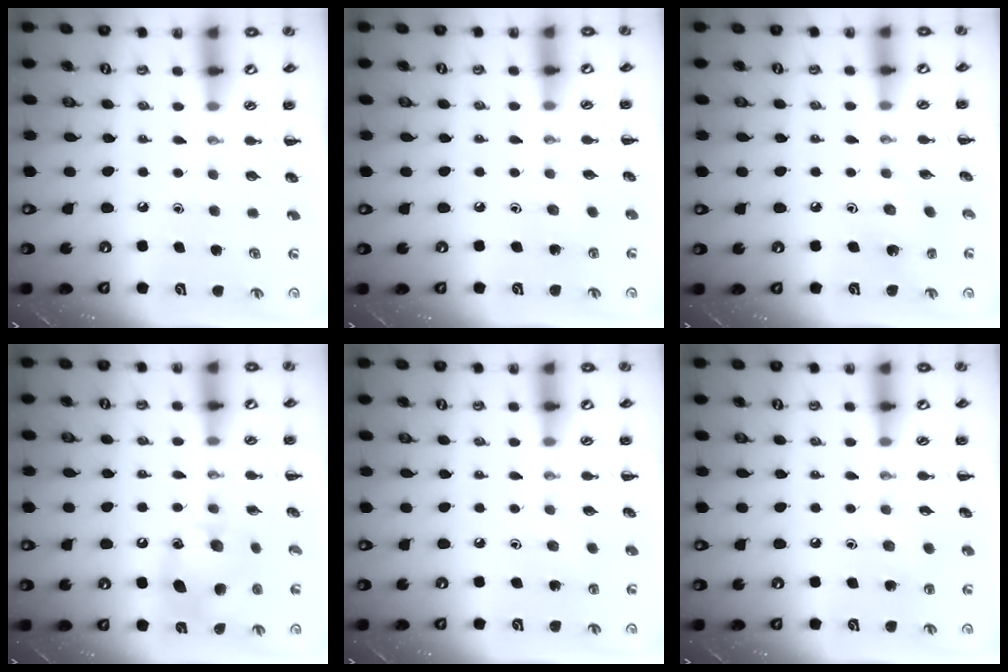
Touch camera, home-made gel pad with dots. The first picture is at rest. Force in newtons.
{"total": 4.4, "press": 4.2, "slide": 1.5}
{"total": 1.4, "press": 1.3, "slide": 0.6}
{"total": 11.8, "press": 11.6, "slide": 1.7}
{"total": 1.4, "press": 1.3, "slide": 0.5}
{"total": 4.6, "press": 4.4, "slide": 1.5}